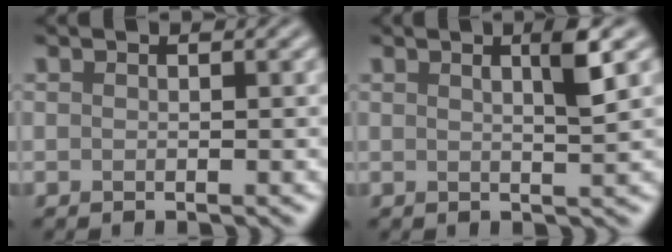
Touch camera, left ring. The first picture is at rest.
{"total": 2.6, "force": [1.0, 0.3, 2.4], "torque": [-0.033, 0.004, 0.013]}